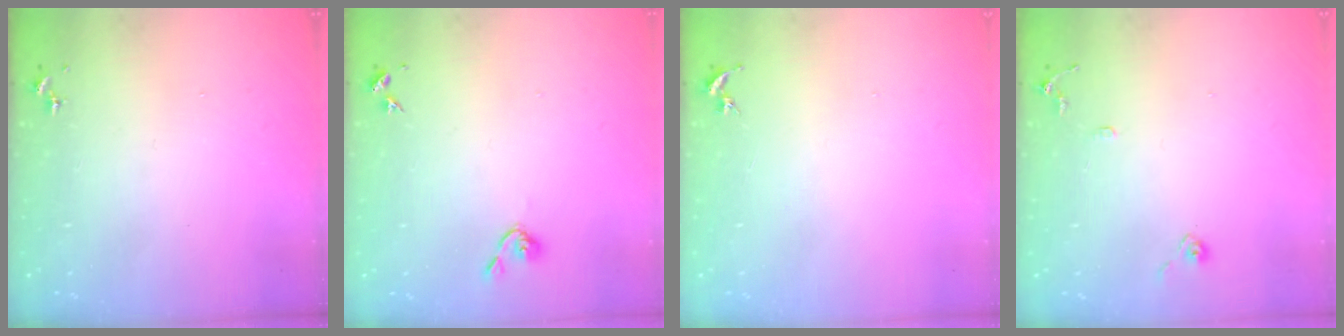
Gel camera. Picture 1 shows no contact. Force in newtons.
{"total": 3.7, "press": 3.6, "slide": 0.7}
{"total": 0.0}
{"total": 8.0, "press": 8.0, "slide": 0.8}